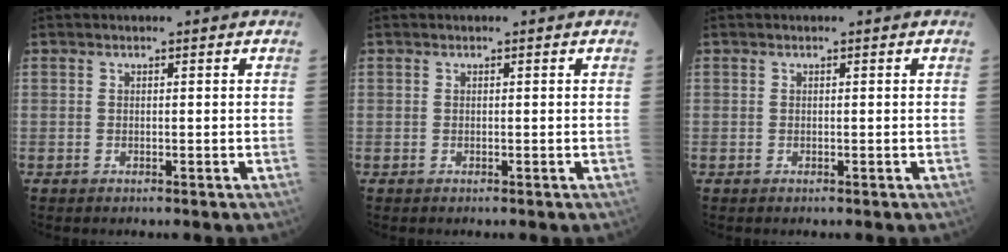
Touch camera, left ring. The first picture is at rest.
{"total": 0.0}
{"total": 0.0}